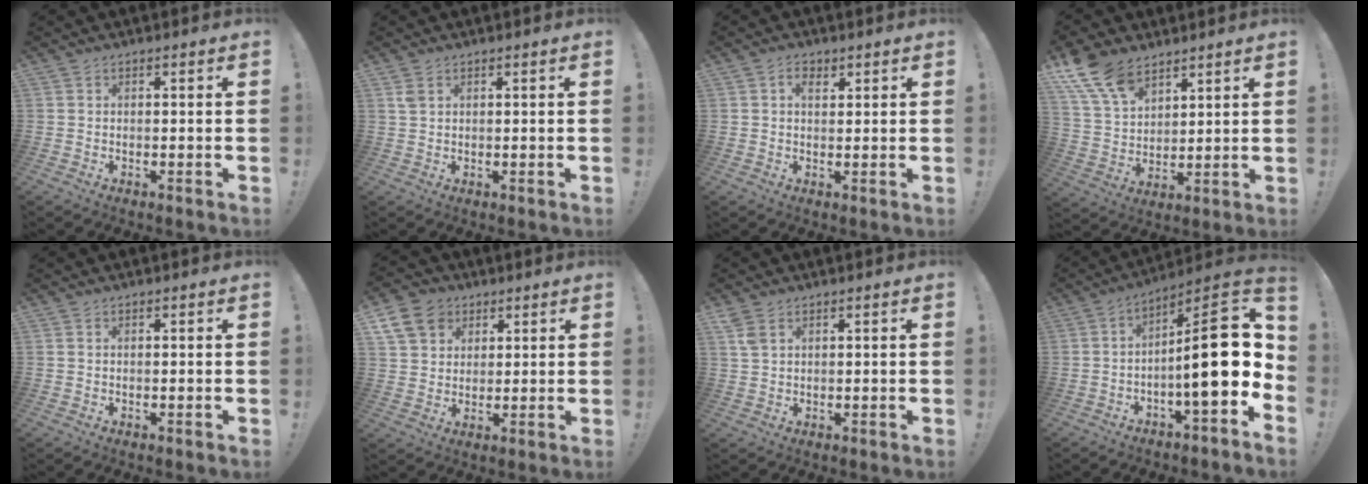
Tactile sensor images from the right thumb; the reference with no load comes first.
{"total": 2.1, "force": [1.2, 1.2, 1.2], "torque": [-0.016, -0.002, 0.021]}
{"total": 2.9, "force": [1.3, 1.7, 1.9], "torque": [-0.017, -0.004, 0.019]}
{"total": 13.0, "force": [8.9, 7.2, 6.1], "torque": [-0.124, -0.046, 0.173]}
{"total": 0.0}
{"total": 11.0, "force": [5.3, 8.6, 4.3], "torque": [-0.069, -0.021, 0.109]}
{"total": 3.7, "force": [2.3, 2.1, 2.1], "torque": [-0.044, -0.005, 0.045]}
{"total": 20.6, "force": [-0.8, 5.7, 19.8], "torque": [-0.288, 0.006, -0.011]}